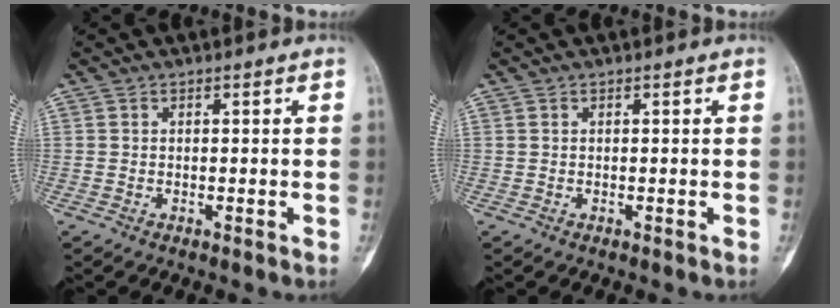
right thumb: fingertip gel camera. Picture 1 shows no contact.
{"total": 0.0}